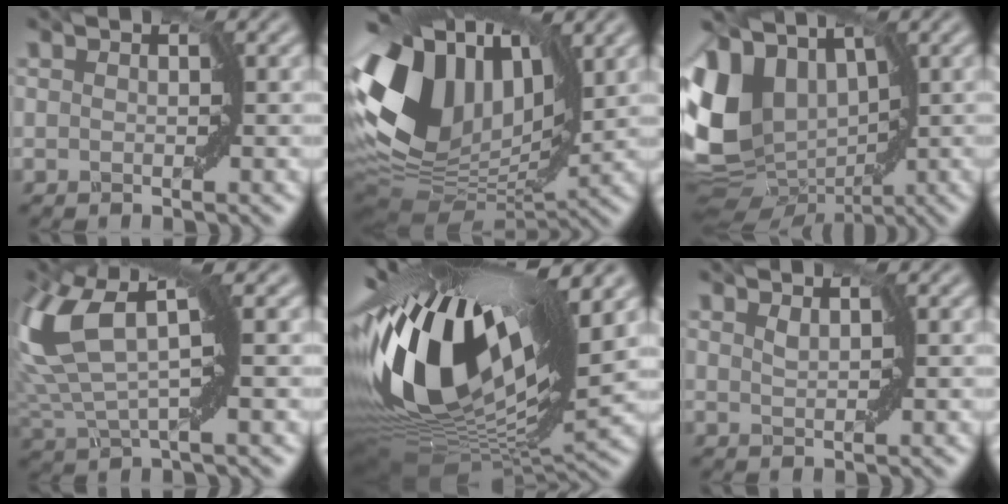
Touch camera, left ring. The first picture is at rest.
{"total": 12.6, "force": [3.2, 8.3, 9.0], "torque": [-0.214, 0.016, 0.062]}
{"total": 12.1, "force": [1.6, 8.9, 8.0], "torque": [-0.198, -0.004, 0.044]}
{"total": 8.6, "force": [2.3, 3.4, 7.6], "torque": [-0.198, 0.010, 0.050]}
{"total": 17.0, "force": [4.1, 7.0, 15.0], "torque": [-0.280, 0.020, 0.057]}
{"total": 0.6, "force": [0.5, -0.3, -0.2], "torque": [-0.011, -0.002, 0.021]}